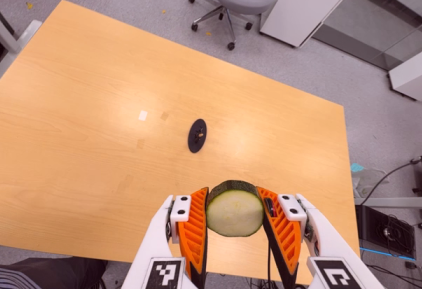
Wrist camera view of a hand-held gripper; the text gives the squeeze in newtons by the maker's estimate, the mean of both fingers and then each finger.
{"total": 12.3, "left": 10.9, "right": 13.7}